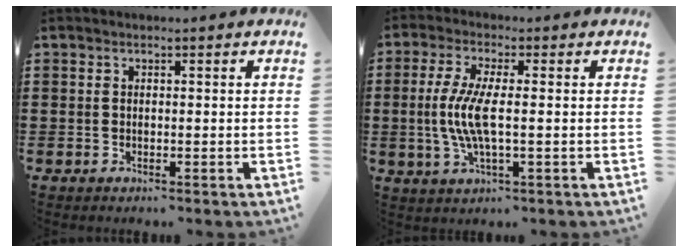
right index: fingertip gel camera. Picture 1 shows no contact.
{"total": 7.1, "force": [-0.4, 1.8, 6.8], "torque": [-0.156, -0.012, -0.018]}